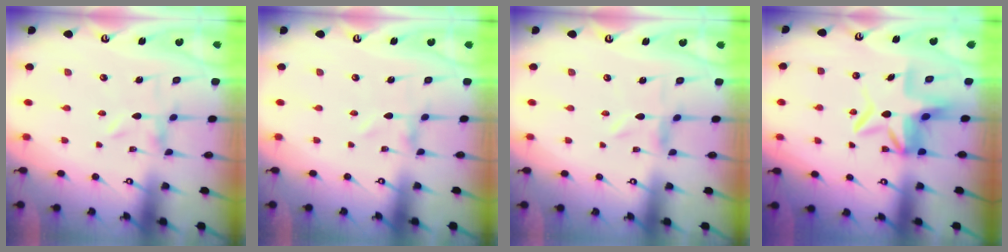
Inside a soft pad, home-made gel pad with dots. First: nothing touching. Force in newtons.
{"total": 0.0}
{"total": 1.0, "press": 1.0, "slide": 0.3}
{"total": 8.8, "press": 8.2, "slide": 3.1}